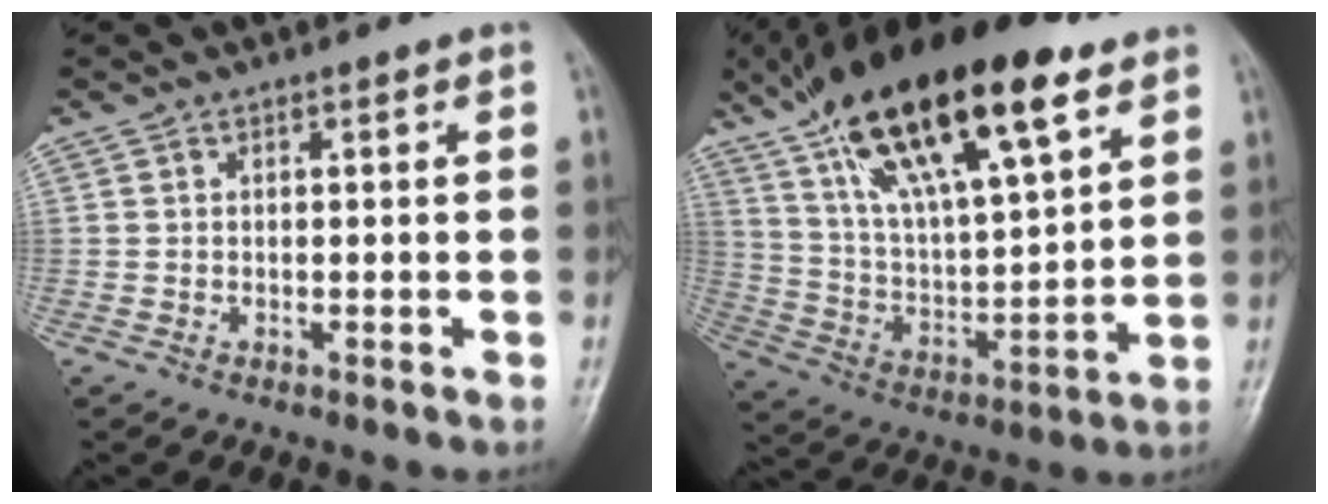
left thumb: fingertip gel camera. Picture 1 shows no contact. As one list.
[{"total": 26.0, "force": [14.9, 8.6, 19.5], "torque": [-0.326, -0.037, 0.265]}]